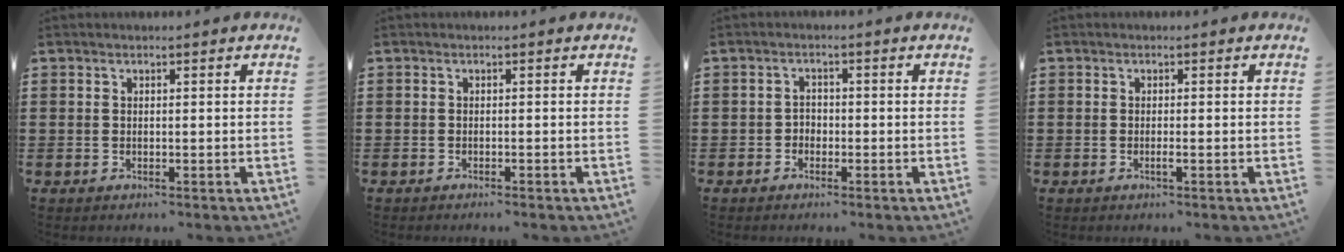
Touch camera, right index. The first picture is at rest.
{"total": 0.6, "force": [-0.6, 0.0, 0.2], "torque": [-0.005, -0.003, -0.012]}
{"total": 1.4, "force": [-0.8, 1.0, 0.4], "torque": [-0.012, 0.002, -0.019]}
{"total": 0.8, "force": [-0.4, 0.0, 0.7], "torque": [-0.013, -0.003, -0.007]}